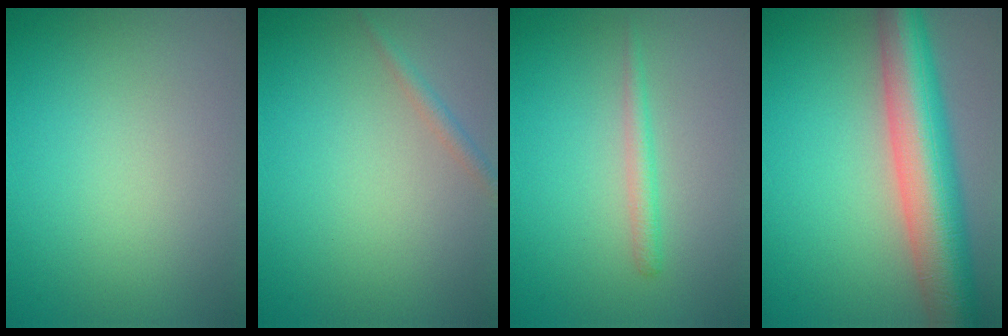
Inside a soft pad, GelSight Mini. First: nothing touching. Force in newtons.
{"total": 1.2, "press": 1.2, "slide": 0.0}
{"total": 1.5, "press": 1.5, "slide": 0.1}
{"total": 9.7, "press": 9.7, "slide": 0.6}